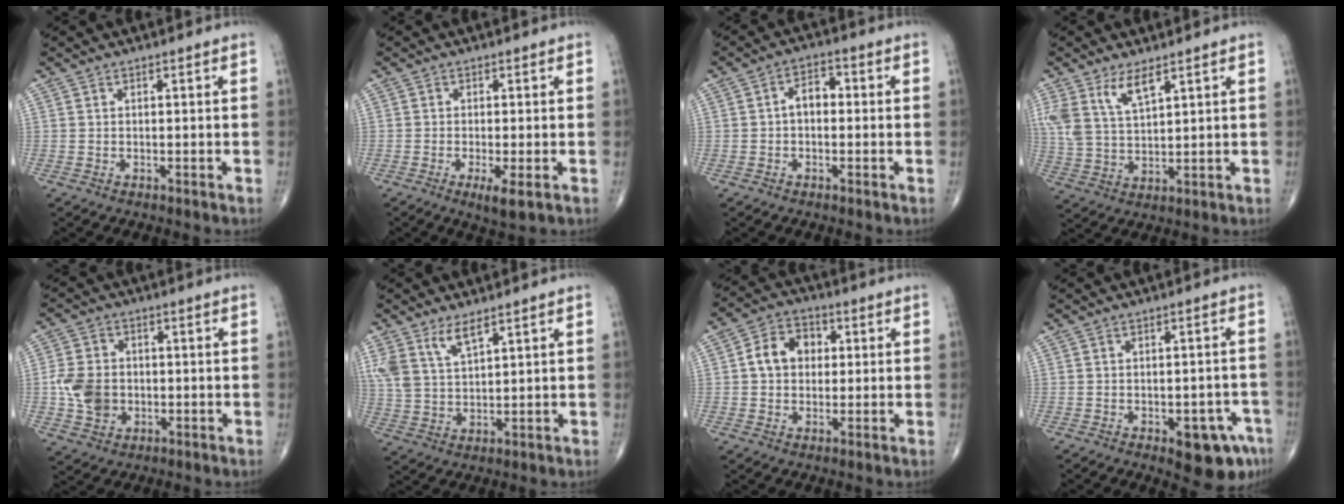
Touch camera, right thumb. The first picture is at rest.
{"total": 3.7, "force": [-1.4, 0.6, 3.4], "torque": [-0.062, -0.010, -0.026]}
{"total": 4.2, "force": [-0.3, 2.7, 3.1], "torque": [-0.036, 0.019, -0.014]}
{"total": 7.6, "force": [4.6, 2.9, 5.3], "torque": [-0.106, -0.018, 0.101]}
{"total": 8.1, "force": [-0.9, 6.5, 4.8], "torque": [-0.077, 0.006, -0.016]}
{"total": 6.6, "force": [4.4, 2.4, 4.3], "torque": [-0.084, -0.017, 0.095]}
{"total": 8.0, "force": [0.9, 6.3, 4.8], "torque": [-0.059, 0.019, 0.007]}
{"total": 8.7, "force": [-4.3, 3.7, 6.6], "torque": [-0.054, 0.022, -0.048]}